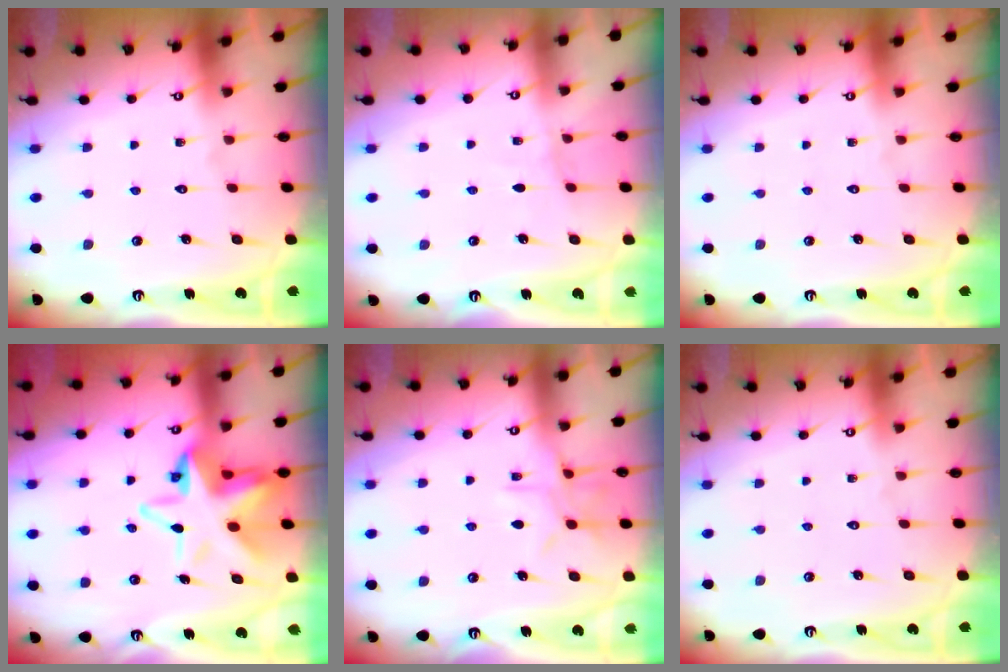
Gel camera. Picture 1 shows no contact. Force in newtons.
{"total": 3.3, "press": 3.3, "slide": 0.4}
{"total": 0.0}
{"total": 13.0, "press": 12.9, "slide": 1.9}
{"total": 7.4, "press": 7.4, "slide": 0.5}
{"total": 0.0}